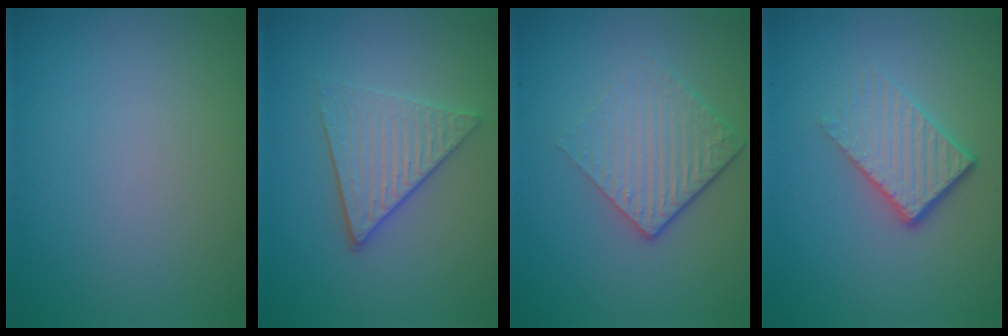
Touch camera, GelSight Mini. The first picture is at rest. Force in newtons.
{"total": 3.9, "press": 3.3, "slide": 2.0}
{"total": 4.4, "press": 2.9, "slide": 3.3}
{"total": 4.4, "press": 2.8, "slide": 3.4}